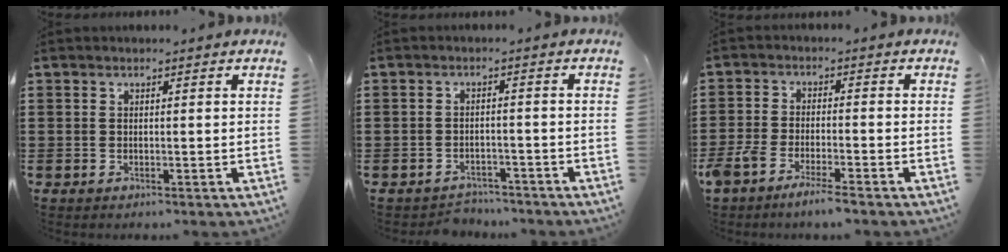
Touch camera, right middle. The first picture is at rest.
{"total": 2.6, "force": [-2.5, 0.6, -0.2], "torque": [-0.005, 0.000, -0.057]}
{"total": 4.2, "force": [-3.6, 0.3, 2.2], "torque": [-0.059, -0.009, -0.073]}